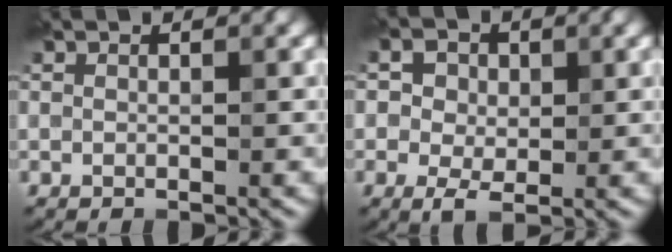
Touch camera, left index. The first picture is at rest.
{"total": 3.4, "force": [0.1, 2.6, 2.2], "torque": [-0.037, -0.001, -0.005]}